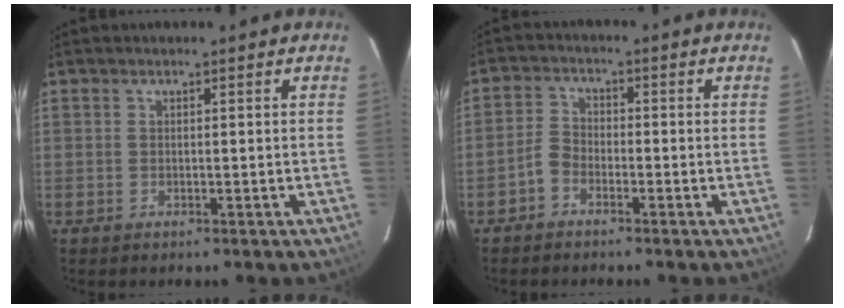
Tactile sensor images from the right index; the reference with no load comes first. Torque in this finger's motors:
{"motor_torque": [0.29, -0.09, 0.00, -0.04]}